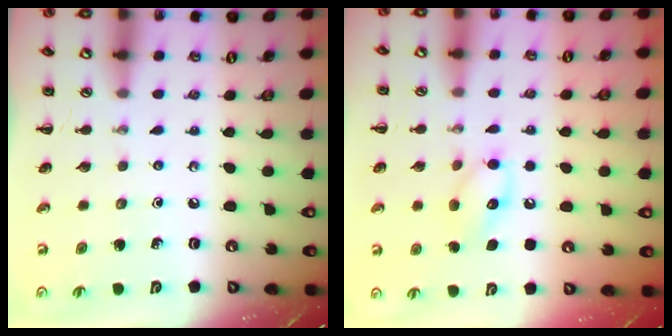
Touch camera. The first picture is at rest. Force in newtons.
{"total": 10.2, "press": 10.2, "slide": 0.9}